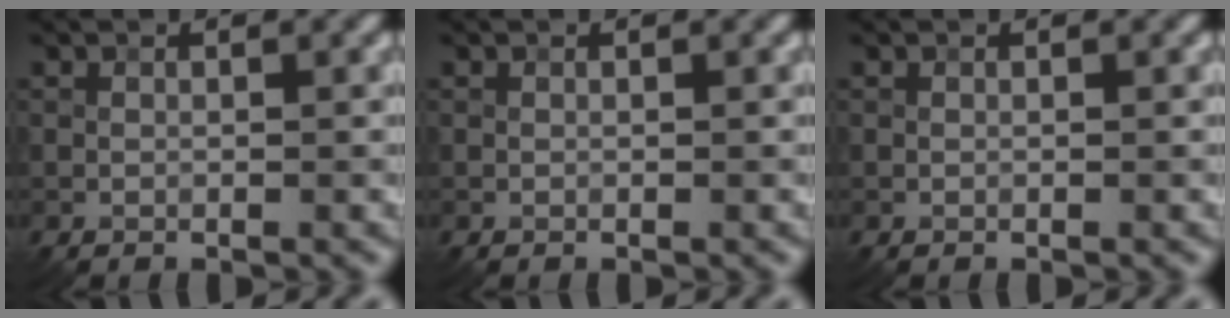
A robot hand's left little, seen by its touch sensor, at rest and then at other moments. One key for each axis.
{"total": 0.0}
{"total": 0.0}